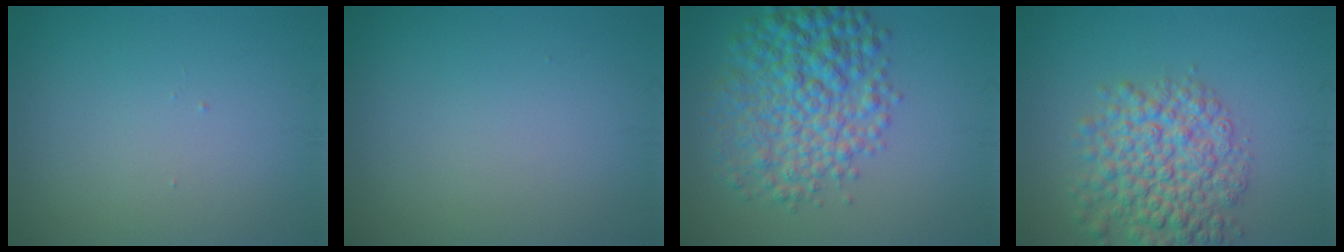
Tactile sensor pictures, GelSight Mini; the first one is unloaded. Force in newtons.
{"total": 0.0}
{"total": 7.4, "press": 7.4, "slide": 0.1}
{"total": 7.0, "press": 7.0, "slide": 0.2}